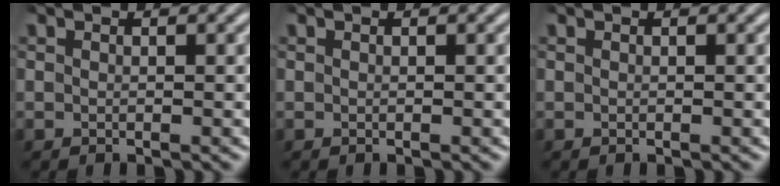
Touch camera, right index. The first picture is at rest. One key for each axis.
{"total": 0.0}
{"total": 0.0}